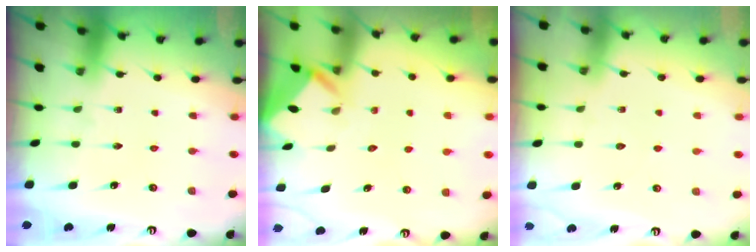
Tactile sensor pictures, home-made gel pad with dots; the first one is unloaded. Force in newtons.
{"total": 2.3, "press": 2.3, "slide": 0.2}
{"total": 2.3, "press": 2.3, "slide": 0.3}